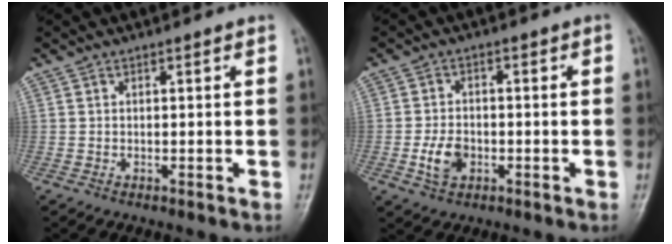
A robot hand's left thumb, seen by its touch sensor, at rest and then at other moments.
{"total": 5.3, "force": [-1.6, 3.7, 3.4], "torque": [-0.056, 0.008, -0.031]}